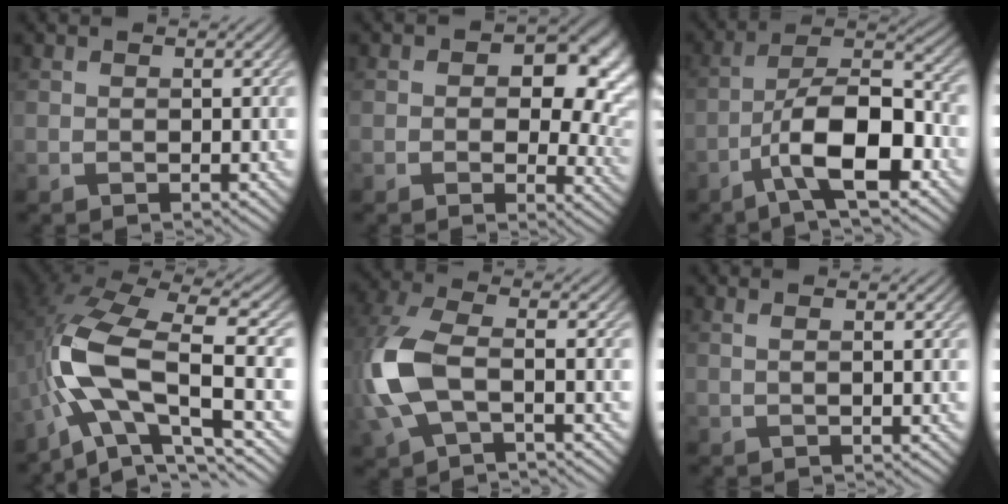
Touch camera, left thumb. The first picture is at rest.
{"total": 11.8, "force": [2.4, 7.5, 8.7], "torque": [-0.088, -0.008, 0.041]}
{"total": 11.9, "force": [-5.6, 4.3, 9.6], "torque": [-0.163, 0.003, -0.105]}
{"total": 15.3, "force": [-3.2, 6.2, 13.6], "torque": [-0.284, -0.001, -0.061]}
{"total": 10.5, "force": [-1.2, 5.3, 8.9], "torque": [-0.243, -0.008, -0.029]}
{"total": 1.3, "force": [0.6, 0.3, 1.1], "torque": [-0.014, 0.002, 0.004]}